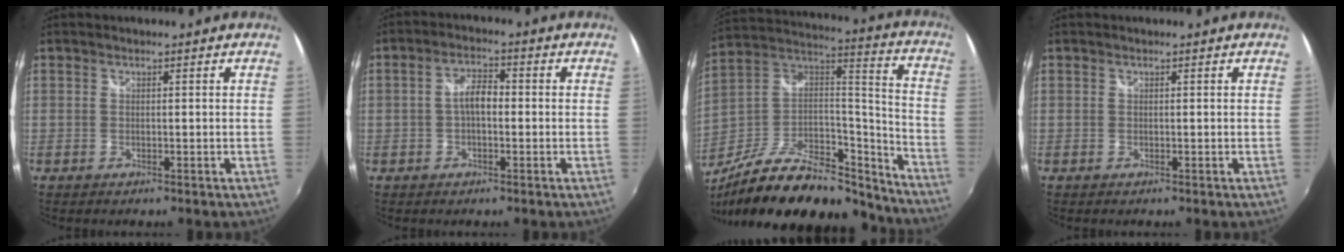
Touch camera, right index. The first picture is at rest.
{"total": 4.1, "force": [-0.5, 2.0, 3.6], "torque": [-0.067, 0.012, -0.010]}
{"total": 30.2, "force": [-22.7, 11.0, 16.5], "torque": [-0.280, 0.011, -0.351]}
{"total": 0.0}